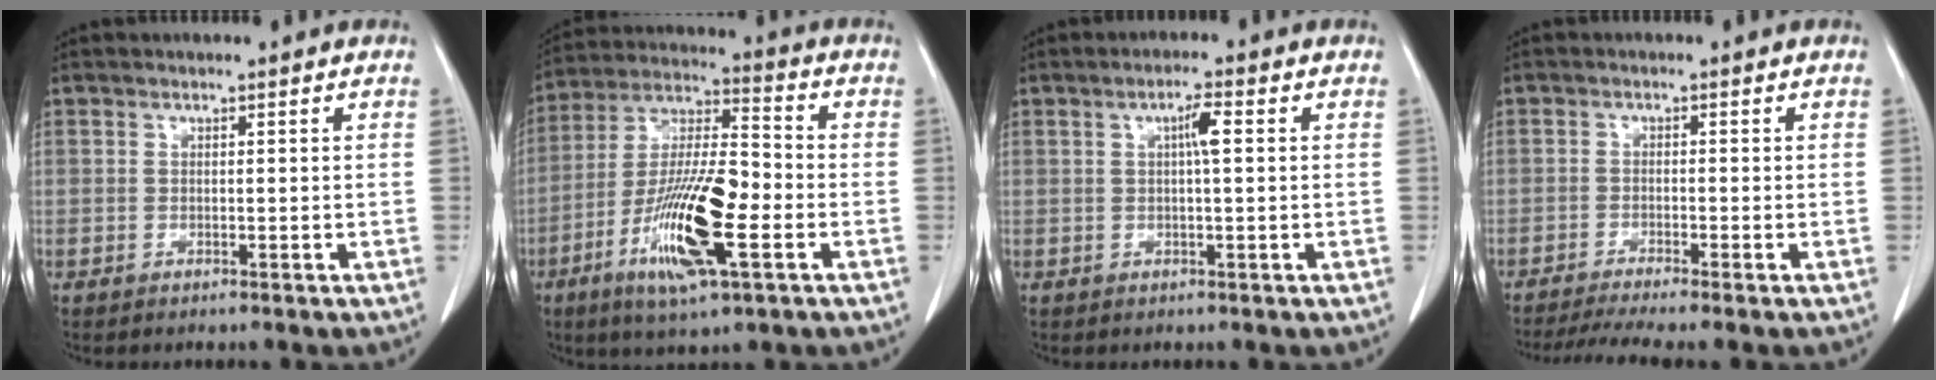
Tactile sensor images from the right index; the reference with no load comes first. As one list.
[{"total": 16.5, "force": [-5.6, 3.1, 15.2], "torque": [-0.296, -0.011, -0.100]}, {"total": 3.0, "force": [0.6, 0.2, 2.9], "torque": [-0.051, 0.005, 0.010]}, {"total": 6.2, "force": [-5.1, -0.8, 3.3], "torque": [-0.051, -0.012, -0.083]}]